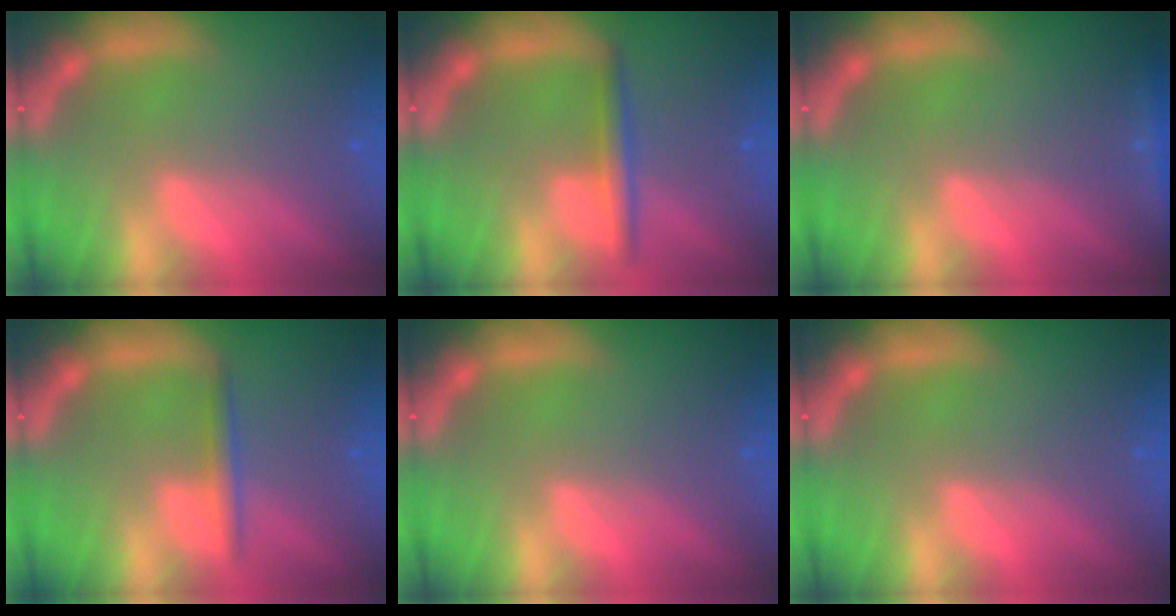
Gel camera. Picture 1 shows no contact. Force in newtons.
{"total": 2.5}
{"total": 1.4}
{"total": 1.9}
{"total": 0.0}
{"total": 0.0}